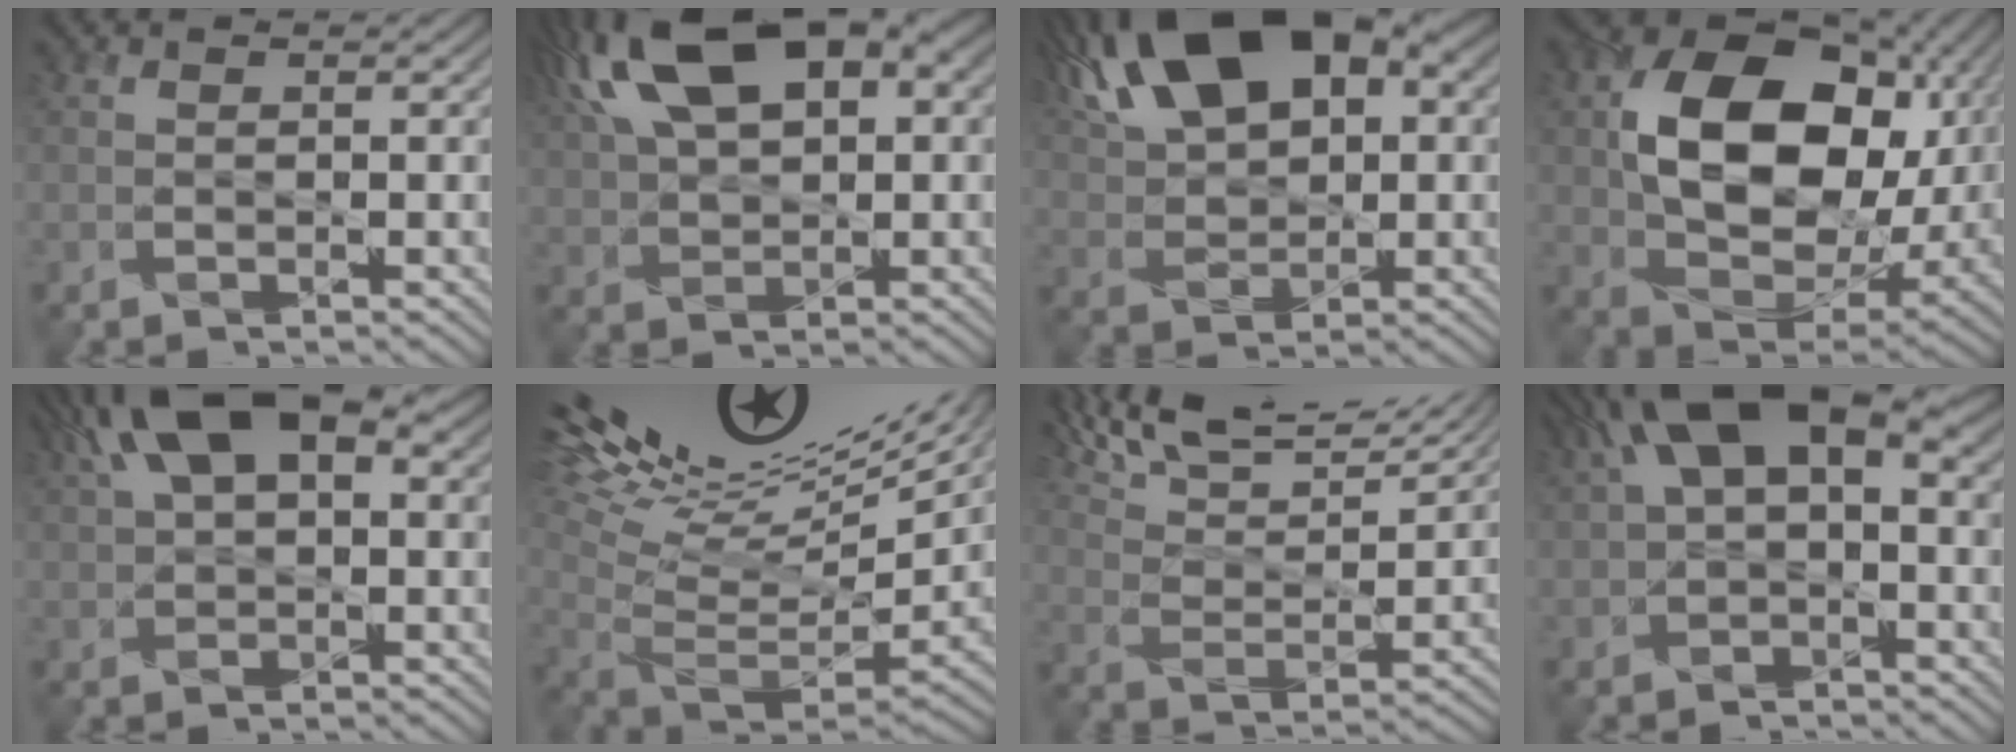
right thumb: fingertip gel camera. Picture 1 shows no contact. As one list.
[{"total": 16.7, "force": [6.9, 8.4, 12.7], "torque": [-0.262, 0.036, 0.111]}, {"total": 18.8, "force": [8.4, 9.9, 13.6], "torque": [-0.269, 0.061, 0.119]}, {"total": 16.6, "force": [2.9, 11.6, 11.4], "torque": [-0.217, -0.013, 0.068]}, {"total": 14.1, "force": [5.8, 7.0, 10.8], "torque": [-0.197, 0.026, 0.082]}, {"total": 19.9, "force": [12.0, 6.1, 14.7], "torque": [-0.275, 0.052, 0.202]}, {"total": 14.9, "force": [12.0, 3.9, 7.9], "torque": [-0.177, 0.007, 0.182]}, {"total": 10.5, "force": [3.0, 5.5, 8.4], "torque": [-0.168, 0.024, 0.043]}]